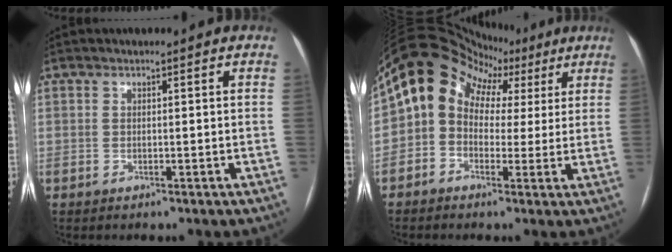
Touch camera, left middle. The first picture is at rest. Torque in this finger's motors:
{"motor_torque": [1.42, -0.73, 1.05, 0.21]}